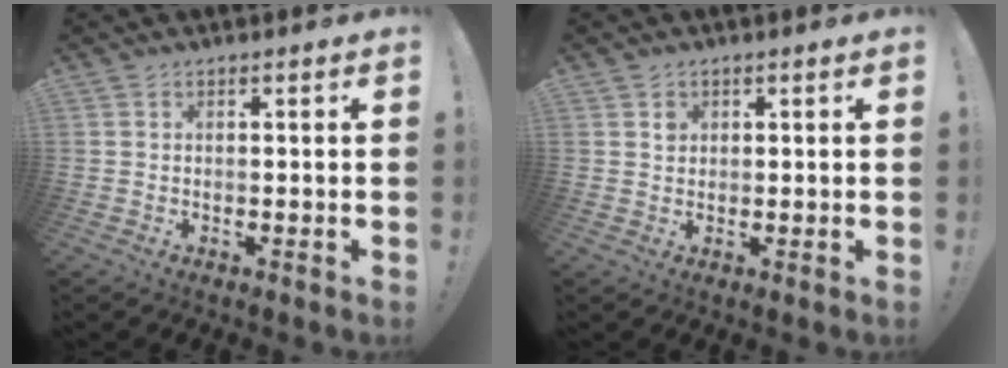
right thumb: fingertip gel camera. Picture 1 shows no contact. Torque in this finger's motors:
{"motor_torque": [0.05, 0.28, 0.29, -0.07, -0.03]}